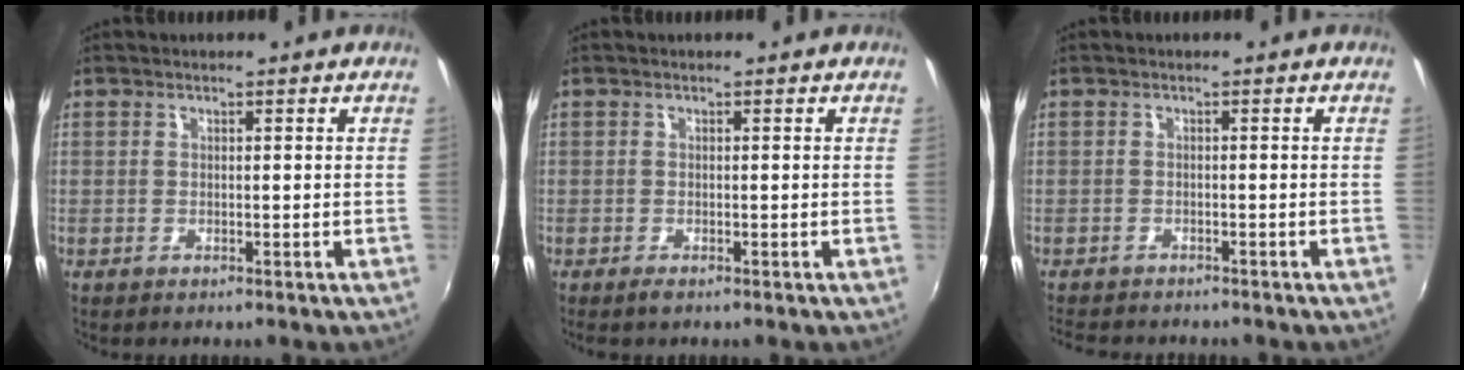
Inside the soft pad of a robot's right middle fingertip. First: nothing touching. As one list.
[{"total": 1.0, "force": [-0.8, 0.2, 0.6], "torque": [-0.013, -0.005, -0.015]}, {"total": 5.0, "force": [-4.6, 1.1, 1.6], "torque": [-0.043, -0.017, -0.074]}]